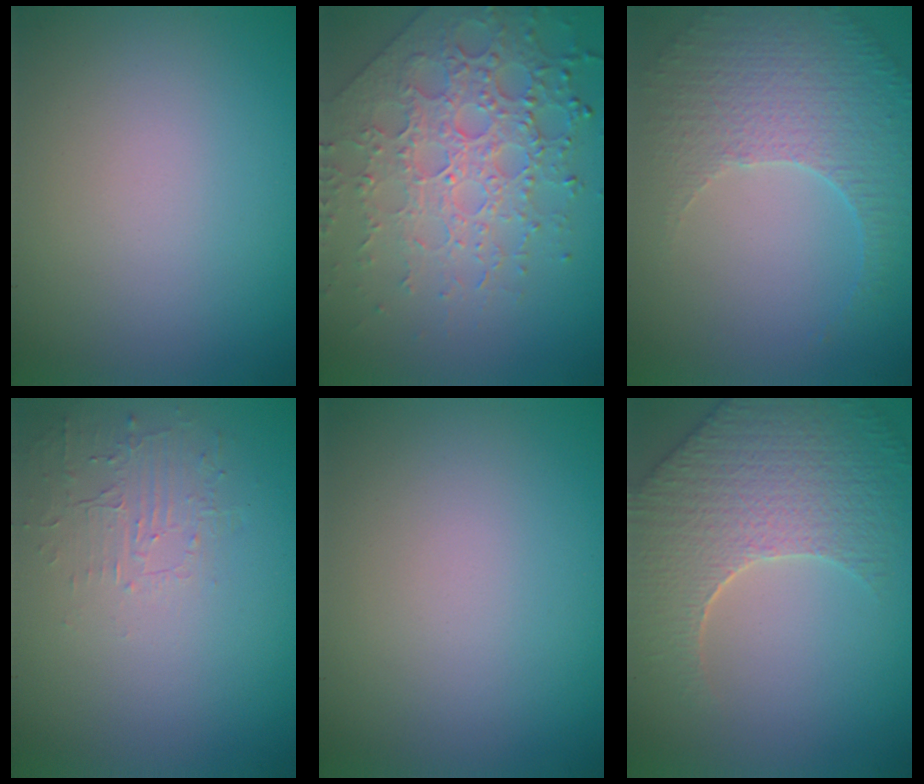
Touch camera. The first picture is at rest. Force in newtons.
{"total": 7.9, "press": 5.5, "slide": 5.6}
{"total": 5.3, "press": 3.7, "slide": 3.8}
{"total": 1.6, "press": 0.3, "slide": 1.6}
{"total": 0.0}
{"total": 6.6, "press": 5.4, "slide": 3.8}